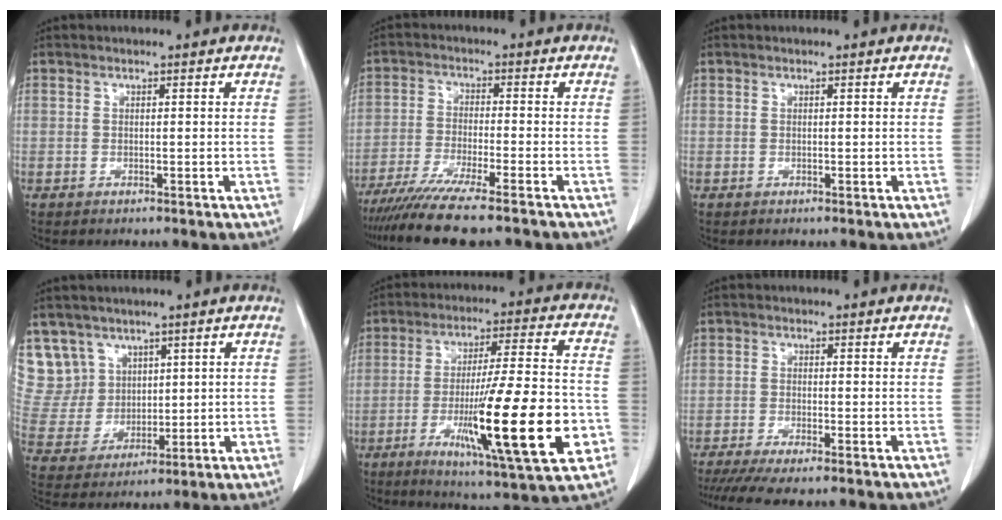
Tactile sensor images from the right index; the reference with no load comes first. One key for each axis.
{"total": 12.5, "fx": -10.3, "fy": 0.1, "fz": 7.0, "tx": -0.106, "ty": -0.031, "tz": -0.166}
{"total": 0.0}
{"total": 9.9, "fx": 6.3, "fy": 7.6, "fz": 0.4, "tx": -0.020, "ty": 0.029, "tz": 0.142}
{"total": 20.5, "fx": -5.9, "fy": 1.4, "fz": 19.5, "tx": -0.303, "ty": -0.022, "tz": -0.090}
{"total": 8.9, "fx": -7.4, "fy": 0.6, "fz": 4.9, "tx": -0.062, "ty": -0.018, "tz": -0.116}